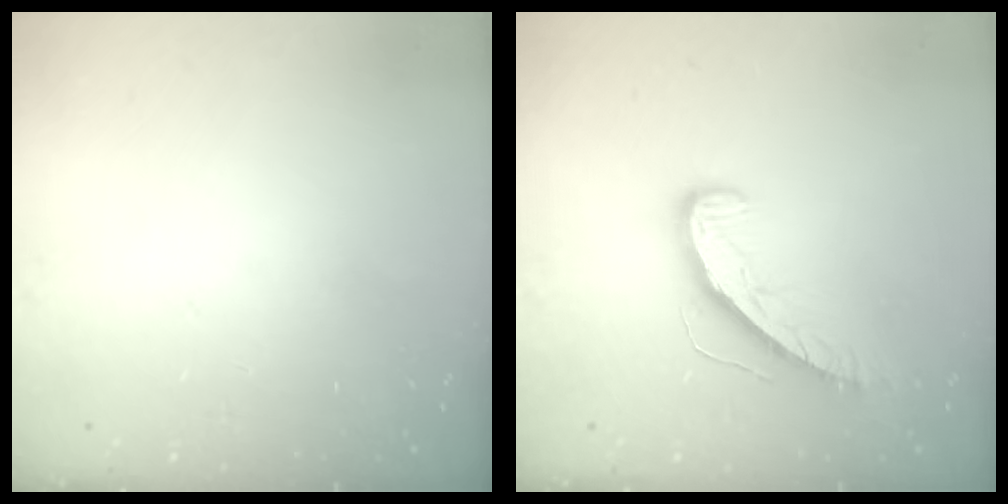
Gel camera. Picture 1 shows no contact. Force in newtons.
{"total": 9.1, "press": 9.1, "slide": 0.2}